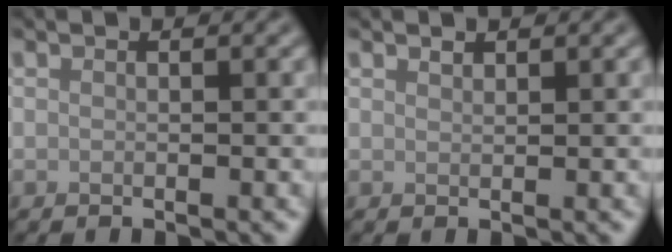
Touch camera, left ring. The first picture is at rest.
{"total": 0.5, "force": [0.5, 0.1, 0.0], "torque": [0.001, -0.002, 0.013]}